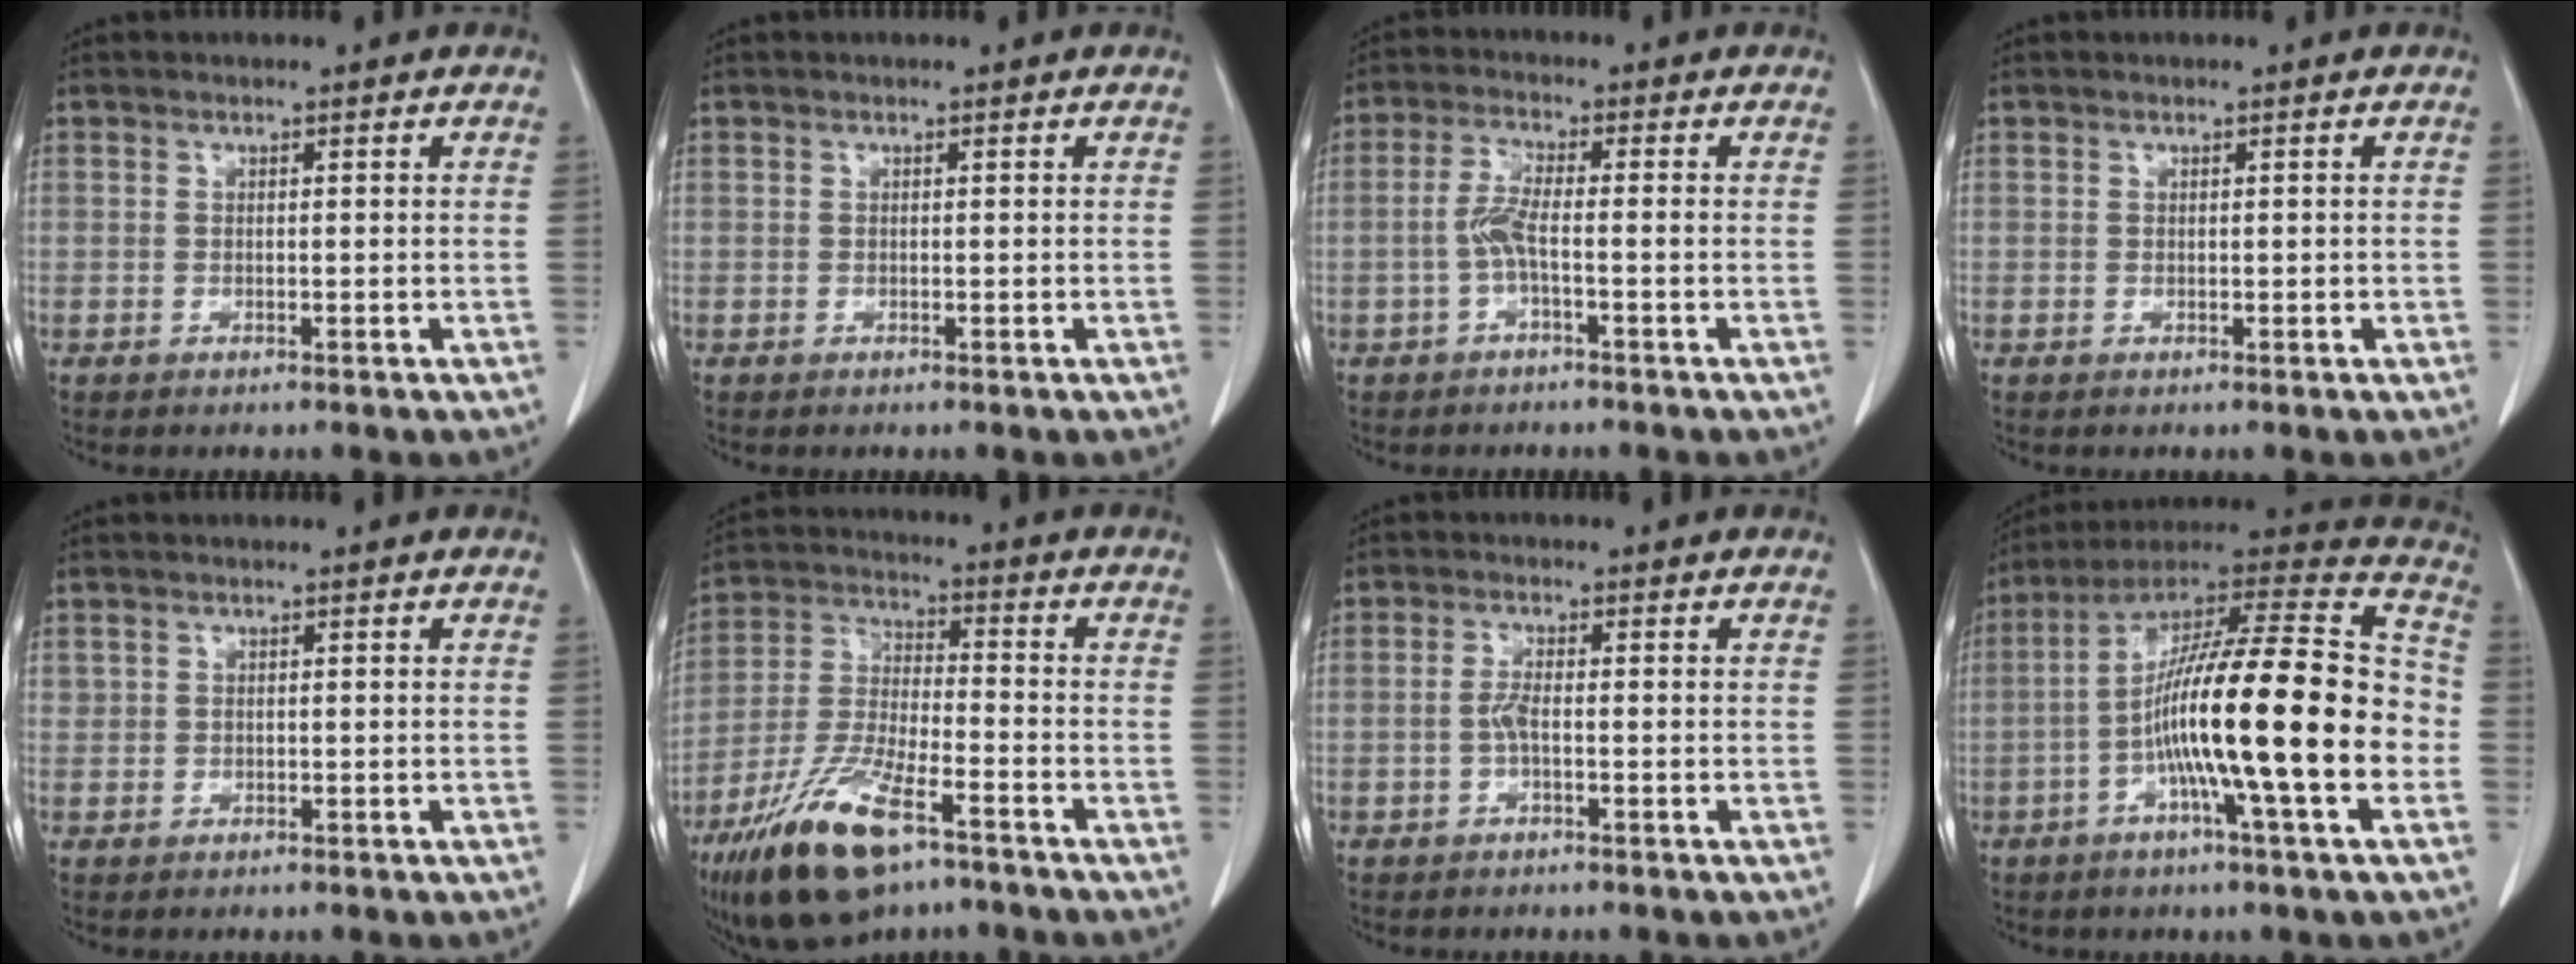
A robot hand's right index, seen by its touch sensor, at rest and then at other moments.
{"total": 0.0}
{"total": 3.7, "force": [-1.0, 0.4, 3.5], "torque": [-0.075, 0.006, -0.021]}
{"total": 0.0}
{"total": 0.6, "force": [0.3, 0.5, 0.0], "torque": [0.009, 0.007, 0.006]}
{"total": 15.7, "force": [-9.7, 4.5, 11.5], "torque": [-0.239, -0.025, -0.177]}
{"total": 1.9, "force": [-0.4, 0.3, 1.8], "torque": [-0.036, 0.004, -0.009]}
{"total": 23.3, "force": [-4.5, 1.6, 22.8], "torque": [-0.350, 0.009, -0.078]}